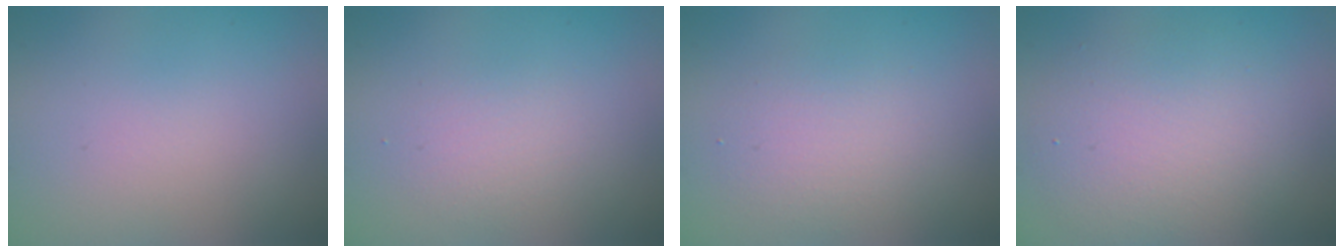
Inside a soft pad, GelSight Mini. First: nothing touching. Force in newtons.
{"total": 1.7, "press": 1.7, "slide": 0.2}
{"total": 2.6, "press": 2.6, "slide": 0.0}
{"total": 5.4, "press": 5.3, "slide": 0.2}